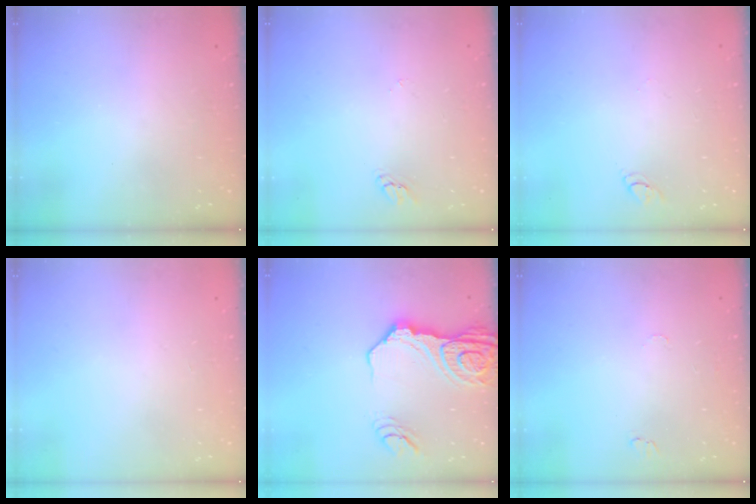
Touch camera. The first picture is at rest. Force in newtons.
{"total": 2.0, "press": 2.0, "slide": 0.2}
{"total": 2.9, "press": 2.8, "slide": 0.3}
{"total": 0.0}
{"total": 18.8, "press": 18.7, "slide": 2.3}
{"total": 5.2, "press": 5.2, "slide": 0.5}